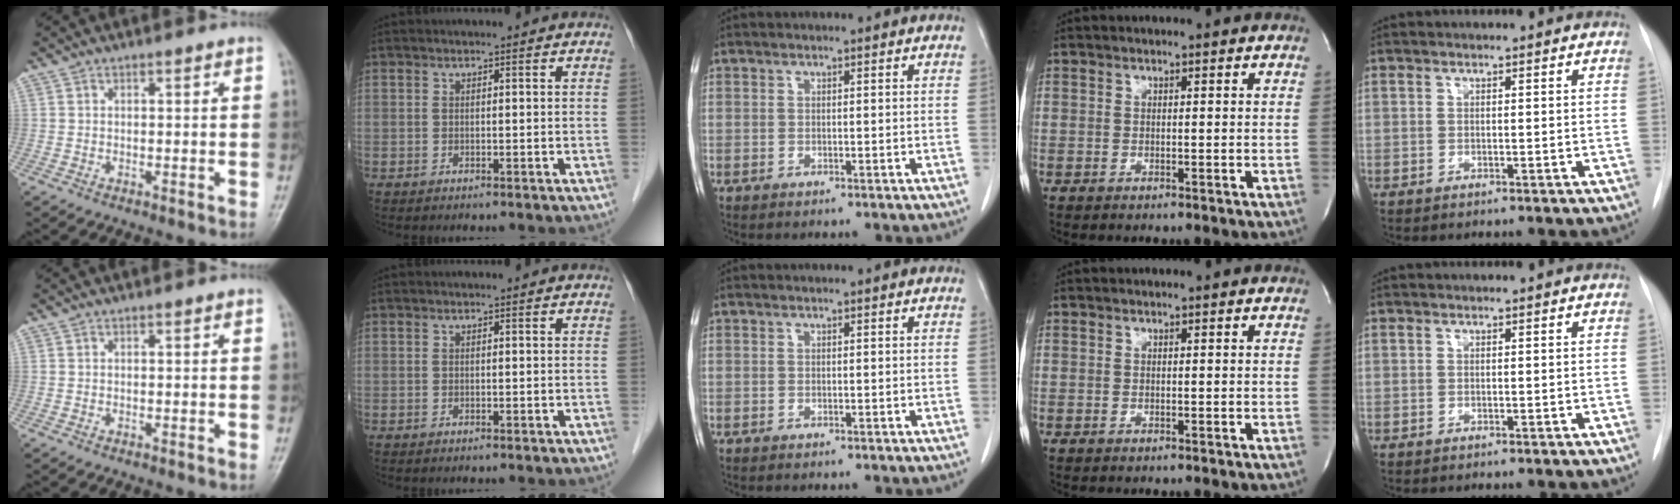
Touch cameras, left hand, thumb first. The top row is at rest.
{}